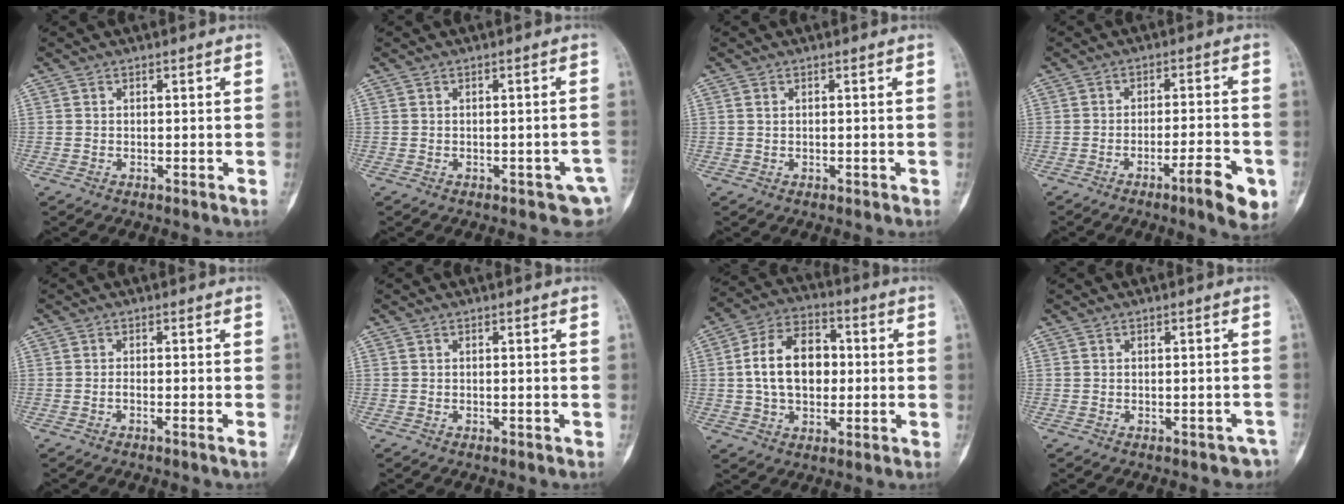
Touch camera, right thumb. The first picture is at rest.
{"total": 4.7, "force": [-1.4, 2.7, 3.6], "torque": [-0.023, 0.017, -0.011]}
{"total": 0.8, "force": [0.2, 0.6, 0.5], "torque": [-0.006, 0.000, 0.004]}
{"total": 8.3, "force": [-4.1, 1.6, 7.1], "torque": [-0.092, 0.018, -0.057]}
{"total": 1.1, "force": [-0.7, -0.1, 0.8], "torque": [-0.018, 0.000, -0.014]}
{"total": 0.0}
{"total": 13.8, "force": [0.4, 9.4, 10.1], "torque": [-0.148, 0.023, 0.002]}
{"total": 2.5, "force": [-1.7, 1.7, 0.8], "torque": [0.000, 0.030, -0.015]}